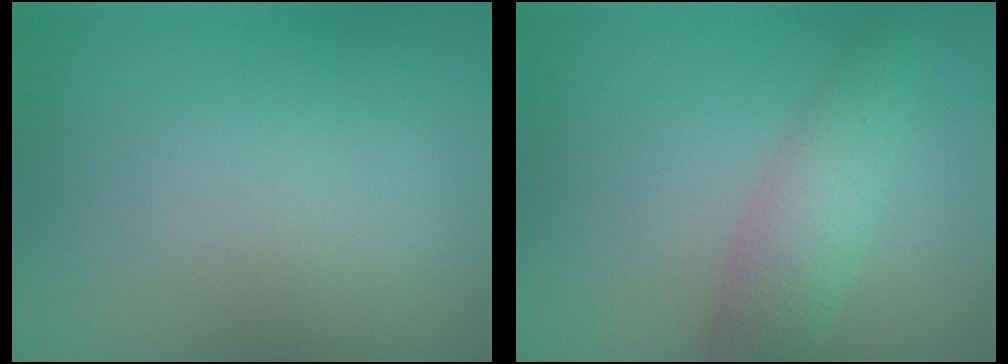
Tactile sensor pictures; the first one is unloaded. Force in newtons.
{"total": 3.7, "press": 3.7, "slide": 0.0}